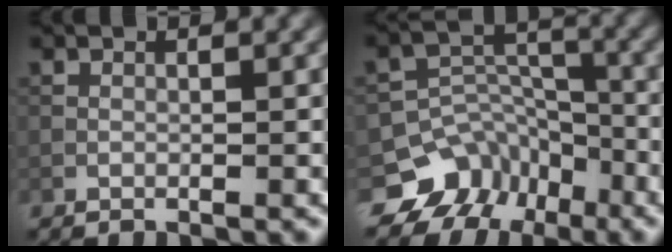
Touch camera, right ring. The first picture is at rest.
{"total": 7.5, "force": [-5.2, 5.3, 1.0], "torque": [0.003, 0.007, -0.077]}